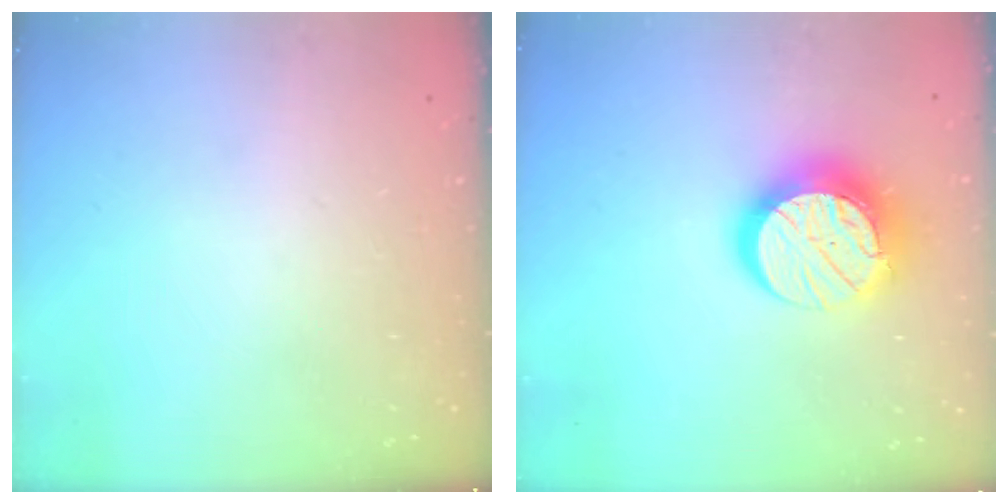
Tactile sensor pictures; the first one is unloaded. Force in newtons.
{"total": 14.8, "press": 14.8, "slide": 0.7}